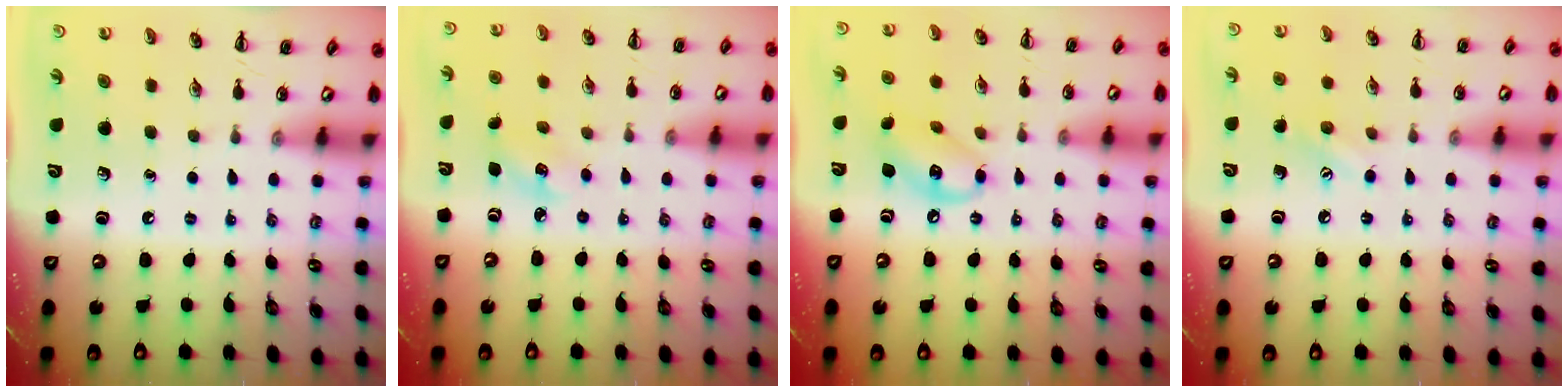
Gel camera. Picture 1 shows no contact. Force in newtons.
{"total": 3.8, "press": 3.6, "slide": 1.1}
{"total": 10.9, "press": 10.7, "slide": 2.1}
{"total": 6.6, "press": 6.5, "slide": 1.4}